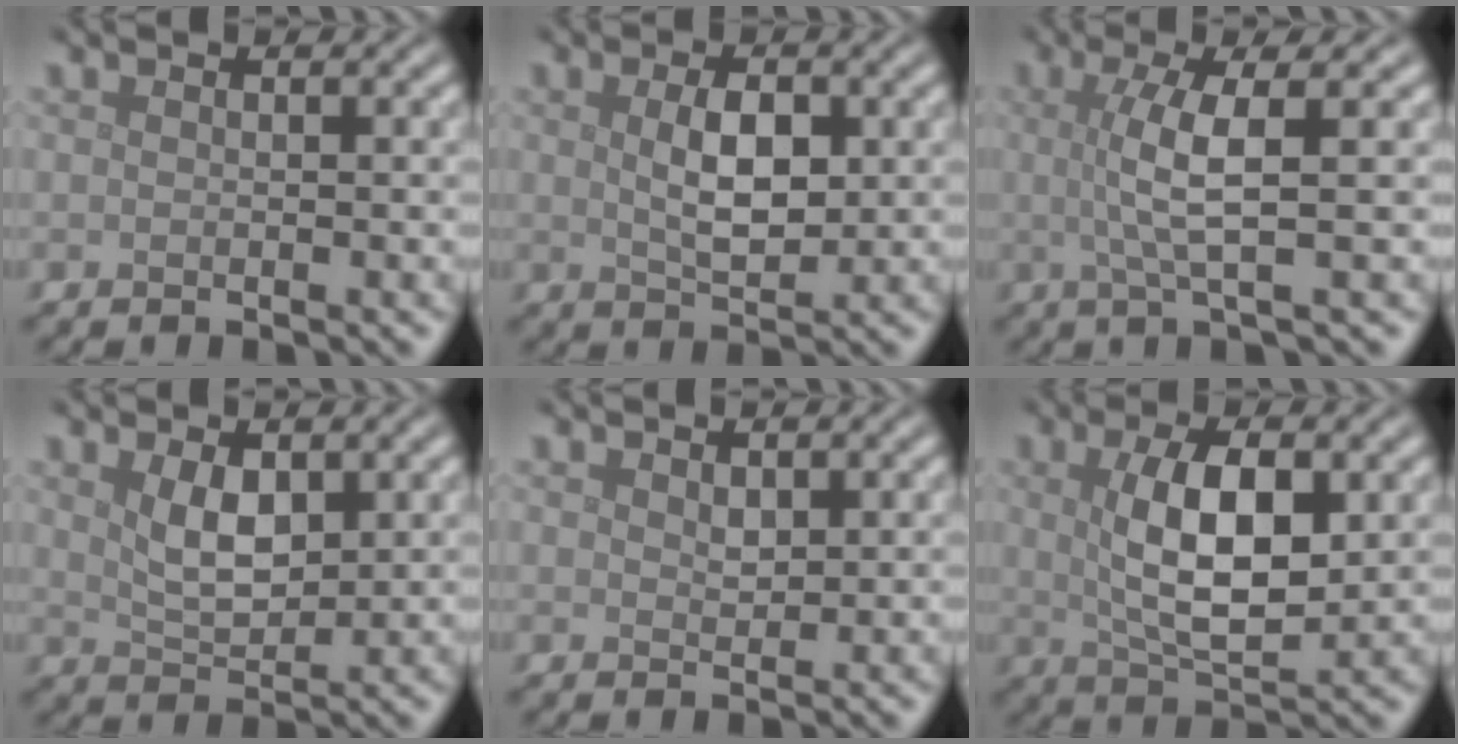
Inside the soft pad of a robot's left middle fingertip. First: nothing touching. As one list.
[{"total": 3.6, "force": [0.6, 1.8, 3.1], "torque": [-0.065, -0.003, 0.015]}, {"total": 4.3, "force": [0.4, 1.0, 4.2], "torque": [-0.078, 0.004, 0.005]}, {"total": 3.0, "force": [1.3, 1.4, 2.3], "torque": [-0.049, -0.003, 0.029]}, {"total": 1.0, "force": [0.6, 0.6, 0.6], "torque": [-0.011, -0.002, 0.013]}, {"total": 6.8, "force": [1.1, 2.7, 6.2], "torque": [-0.117, -0.002, 0.024]}]